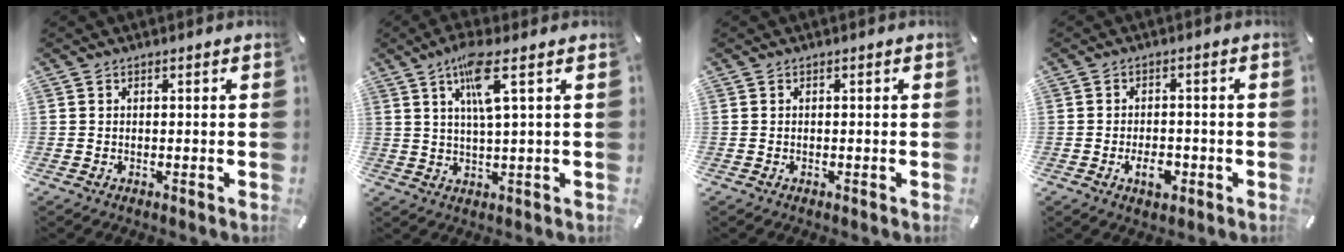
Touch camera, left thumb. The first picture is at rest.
{"total": 8.6, "force": [3.7, 0.9, 7.8], "torque": [-0.151, 0.001, 0.059]}
{"total": 0.0}
{"total": 5.3, "force": [-2.1, 3.0, 3.8], "torque": [-0.065, 0.004, -0.039]}